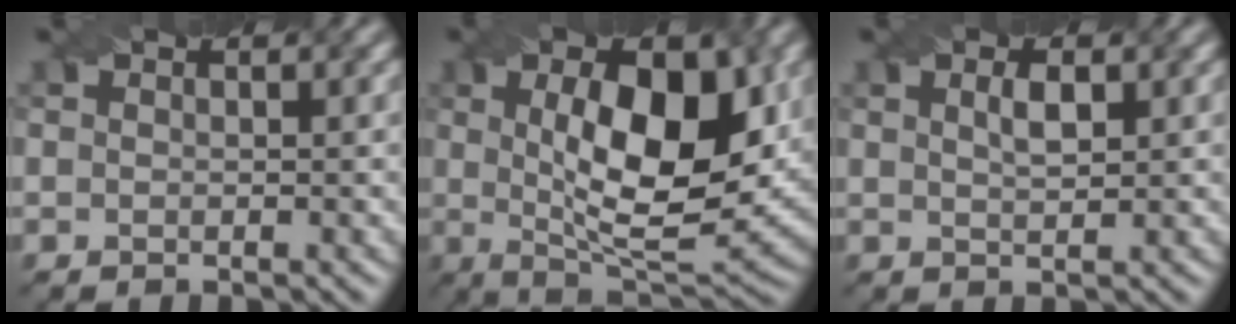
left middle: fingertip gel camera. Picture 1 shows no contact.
{"total": 11.1, "force": [1.5, 4.5, 10.1], "torque": [-0.149, -0.001, 0.029]}
{"total": 1.6, "force": [0.6, 0.5, 1.4], "torque": [-0.024, 0.003, 0.013]}